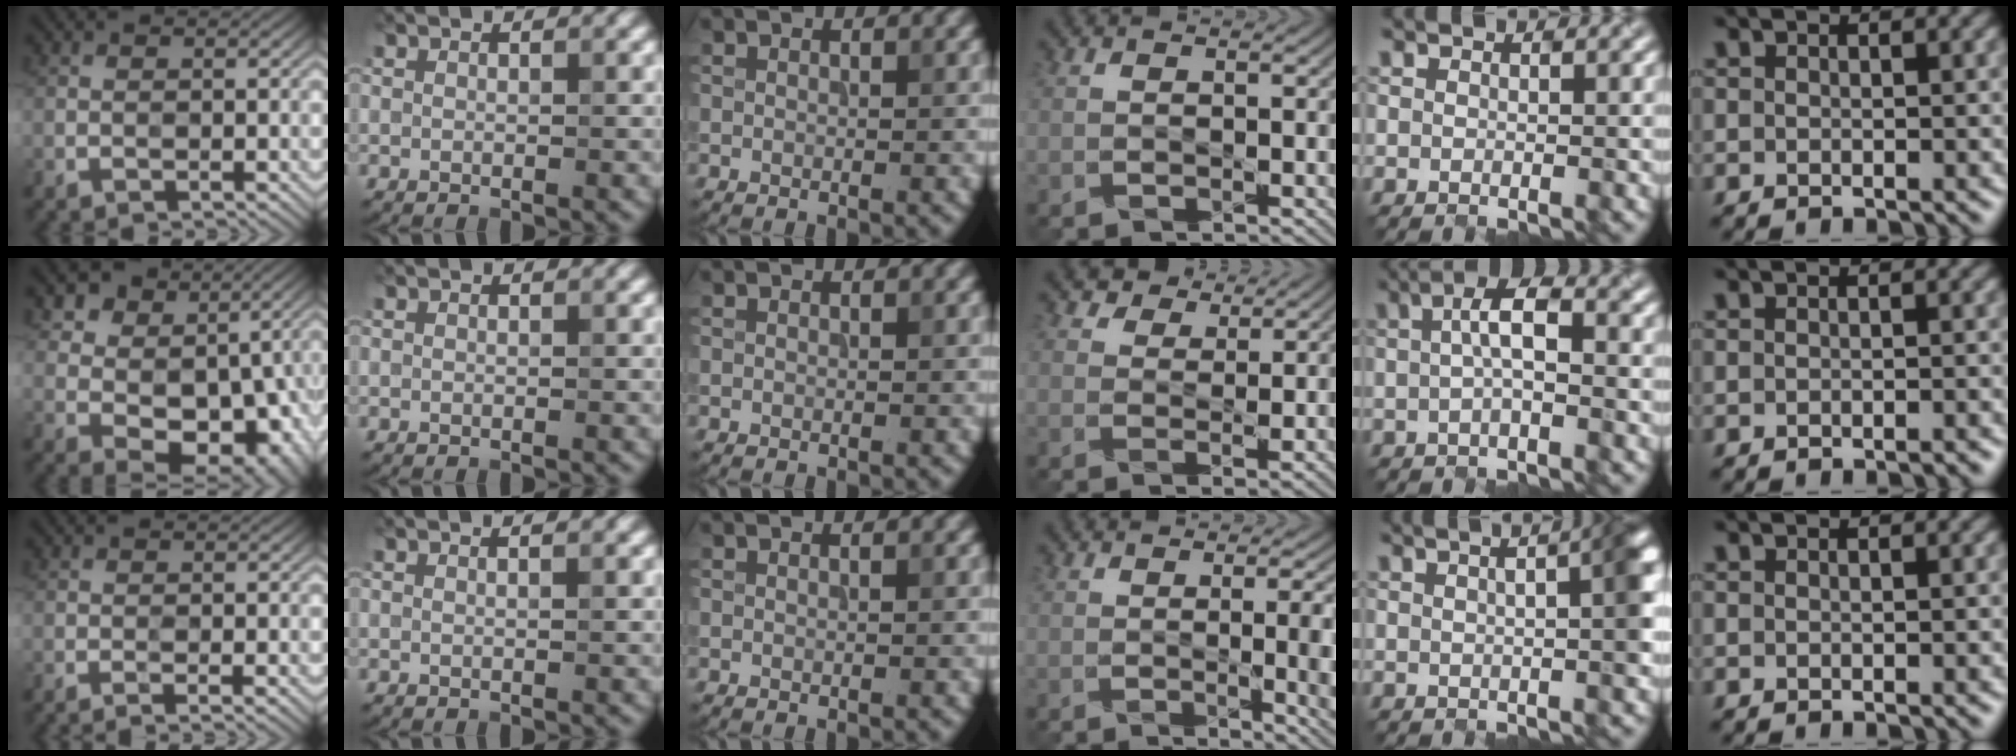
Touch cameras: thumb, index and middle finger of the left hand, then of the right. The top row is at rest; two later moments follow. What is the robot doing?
{"motion": "open", "object": "jewelry box"}